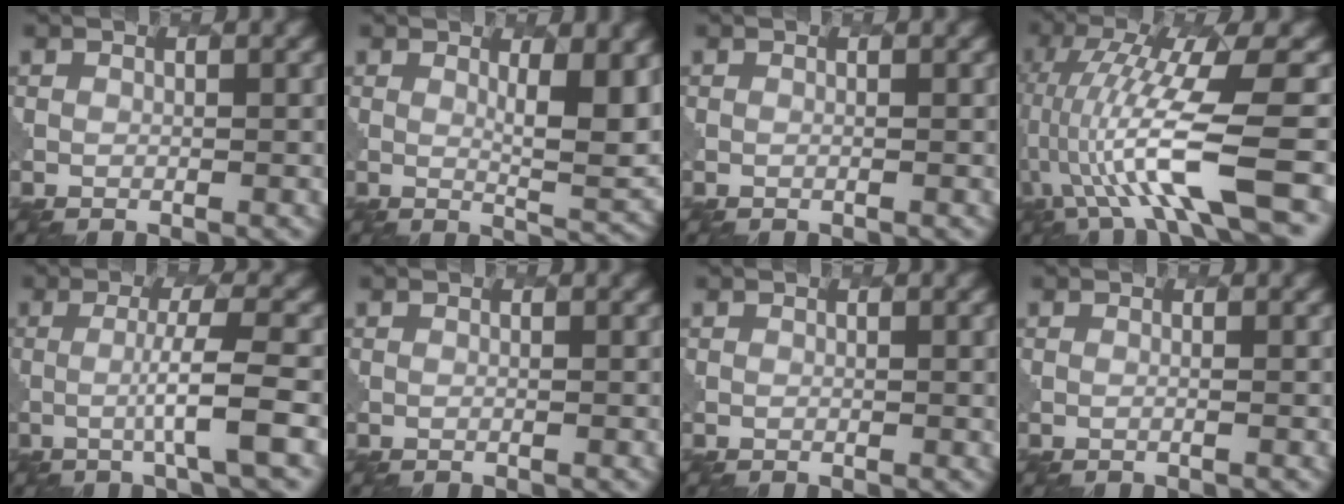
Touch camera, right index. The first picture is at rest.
{"total": 5.4, "force": [1.7, 1.3, 5.0], "torque": [-0.072, -0.013, 0.034]}
{"total": 0.0}
{"total": 10.7, "force": [-2.0, 2.2, 10.3], "torque": [-0.195, 0.007, -0.030]}
{"total": 4.8, "force": [-0.8, 0.4, 4.8], "torque": [-0.074, 0.004, -0.025]}
{"total": 0.0}
{"total": 1.0, "force": [0.2, 0.3, 1.0], "torque": [-0.008, 0.001, 0.004]}
{"total": 0.5, "force": [0.1, 0.2, 0.5], "torque": [-0.005, -0.002, -0.010]}